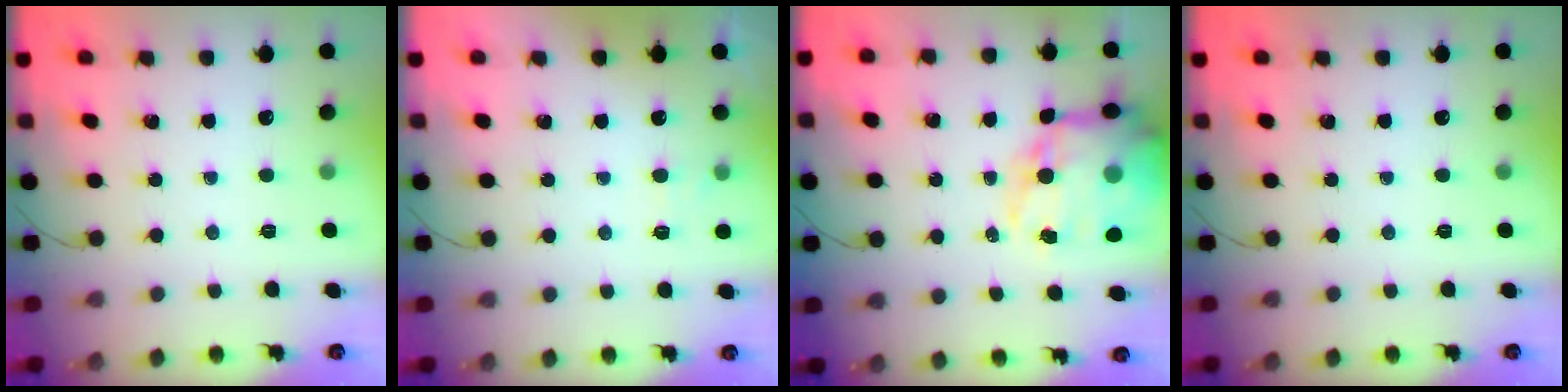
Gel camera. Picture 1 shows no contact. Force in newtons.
{"total": 6.1, "press": 6.0, "slide": 1.0}
{"total": 23.6, "press": 23.0, "slide": 5.3}
{"total": 0.0}